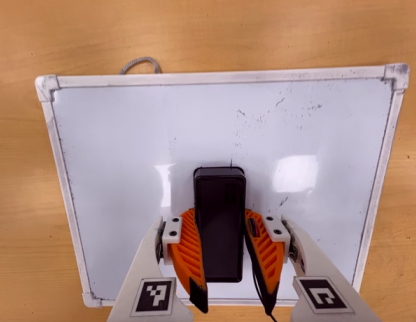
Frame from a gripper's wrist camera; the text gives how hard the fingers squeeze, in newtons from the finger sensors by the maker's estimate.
{"total": 12.9, "left": 12.4, "right": 13.3}